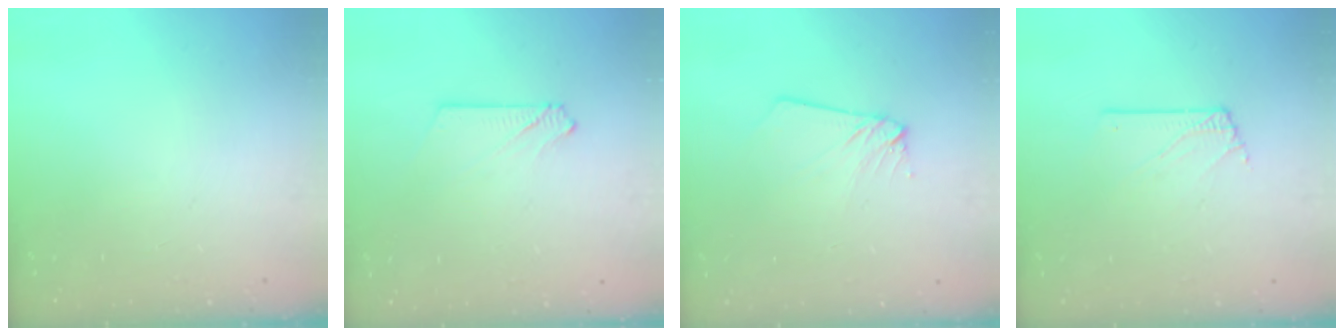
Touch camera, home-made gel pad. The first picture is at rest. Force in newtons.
{"total": 3.0, "press": 3.0, "slide": 0.4}
{"total": 3.0, "press": 3.0, "slide": 0.3}
{"total": 1.6, "press": 1.6, "slide": 0.2}